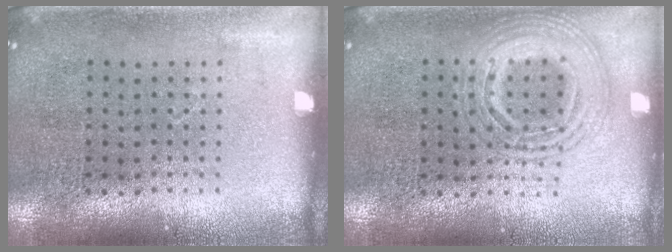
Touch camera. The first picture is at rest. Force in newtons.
{"total": 2.3, "press": 2.3, "slide": 0.3}